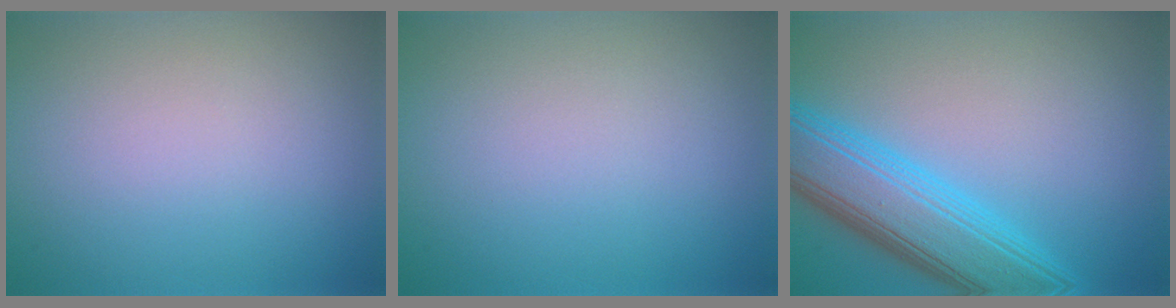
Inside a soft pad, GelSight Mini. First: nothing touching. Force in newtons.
{"total": 0.0}
{"total": 8.3, "press": 8.3, "slide": 0.2}